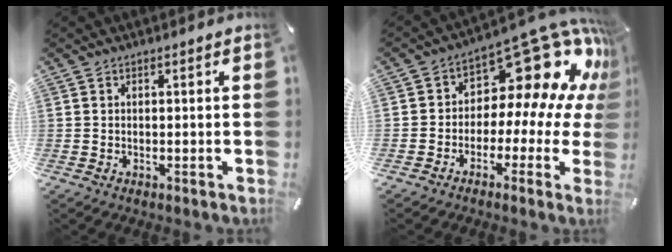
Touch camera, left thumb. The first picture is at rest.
{"total": 17.9, "force": [8.6, 10.2, 11.9], "torque": [-0.167, -0.071, 0.146]}